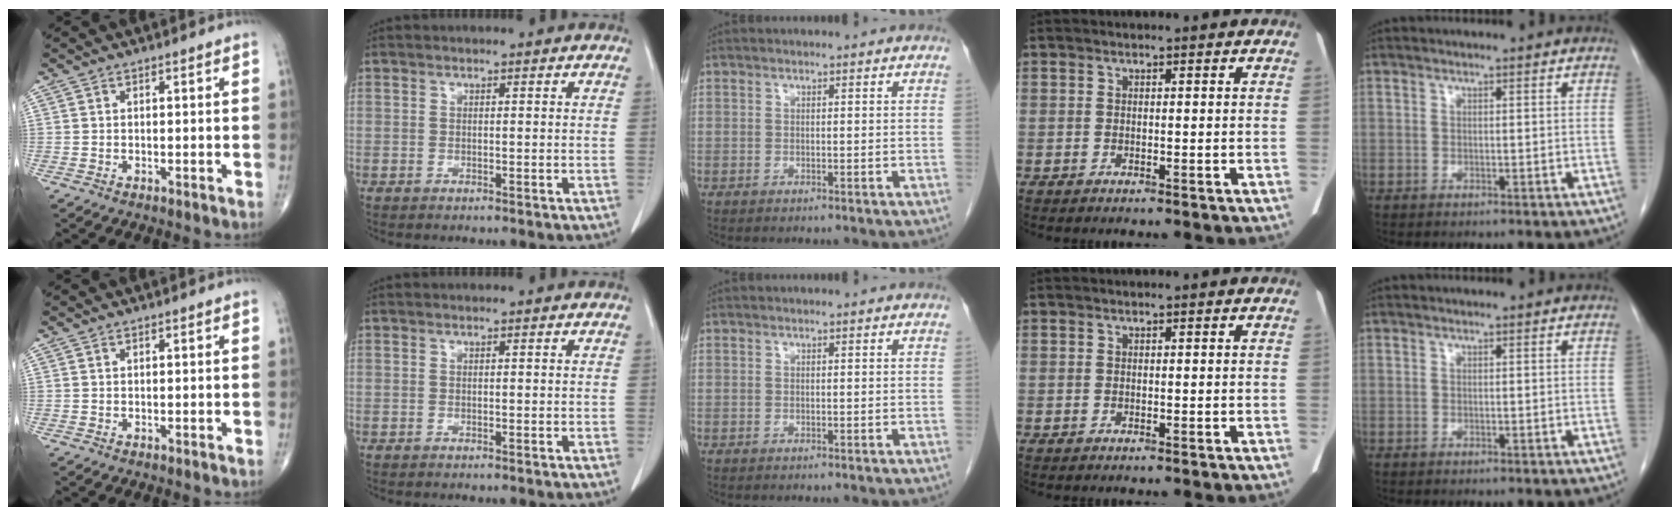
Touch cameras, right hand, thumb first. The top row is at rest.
{}